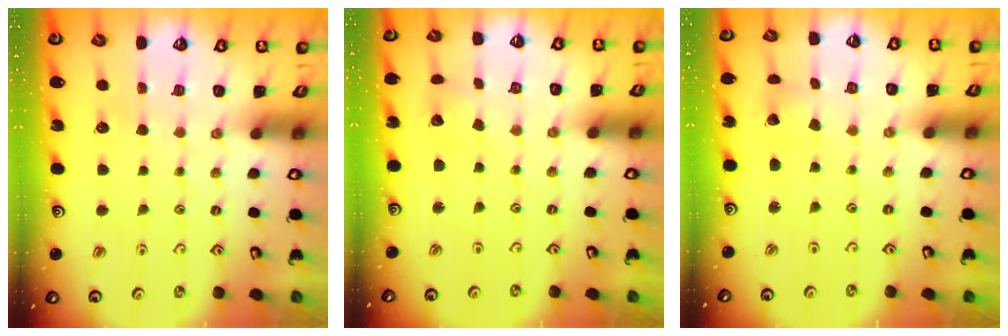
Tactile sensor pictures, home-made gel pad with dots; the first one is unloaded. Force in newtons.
{"total": 1.7, "press": 1.7, "slide": 0.1}
{"total": 1.3, "press": 1.3, "slide": 0.1}